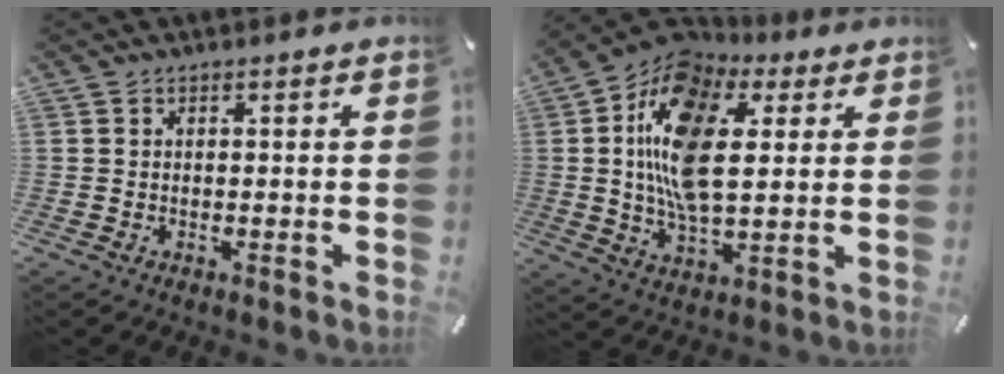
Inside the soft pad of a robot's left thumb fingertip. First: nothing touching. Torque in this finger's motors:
{"motor_torque": [2.00, 1.96, 2.33, -0.44, 0.85]}